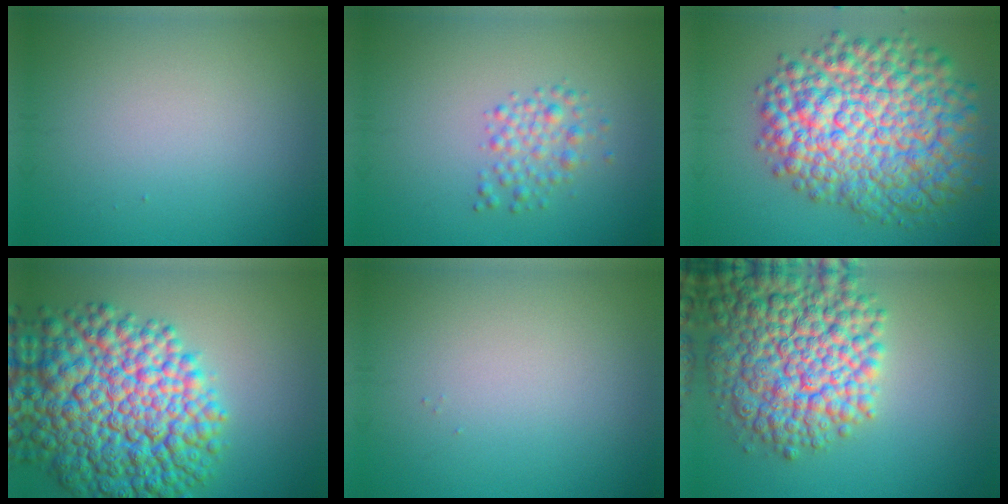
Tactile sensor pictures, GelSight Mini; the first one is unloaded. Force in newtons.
{"total": 2.2, "press": 2.2, "slide": 0.1}
{"total": 12.5, "press": 12.5, "slide": 0.4}
{"total": 14.1, "press": 14.1, "slide": 0.3}
{"total": 0.0}
{"total": 11.7, "press": 11.7, "slide": 0.5}